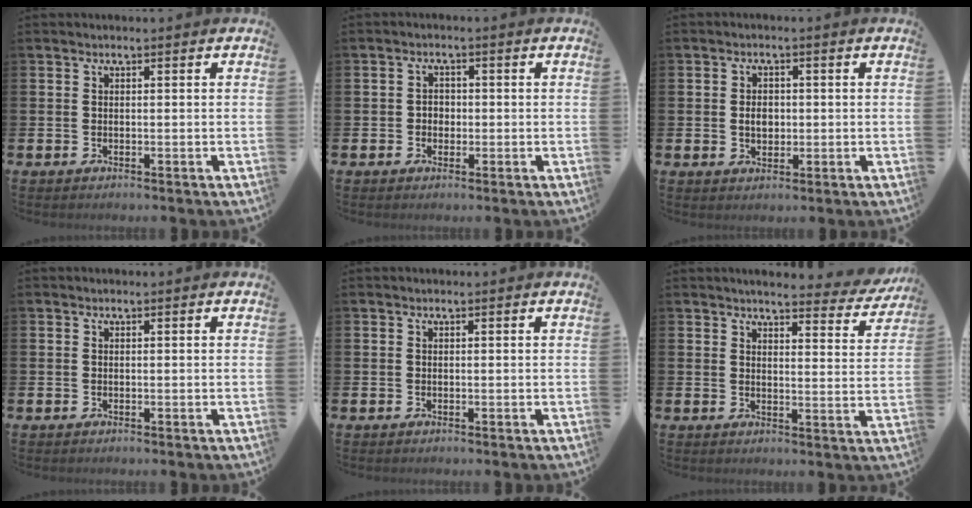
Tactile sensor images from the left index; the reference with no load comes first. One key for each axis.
{"total": 1.9, "fx": -0.2, "fy": 1.7, "fz": 0.7, "tx": -0.009, "ty": 0.006, "tz": -0.010}
{"total": 2.7, "fx": 0.1, "fy": 2.0, "fz": 1.8, "tx": -0.021, "ty": 0.003, "tz": -0.004}
{"total": 0.0}
{"total": 0.0}
{"total": 4.2, "fx": 4.0, "fy": 0.5, "fz": 1.0, "tx": -0.026, "ty": -0.027, "tz": 0.066}